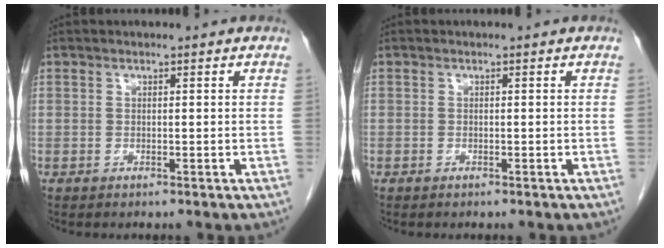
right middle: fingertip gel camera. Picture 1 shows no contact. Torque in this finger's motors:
{"motor_torque": [1.34, -0.80, -0.02, -0.21]}